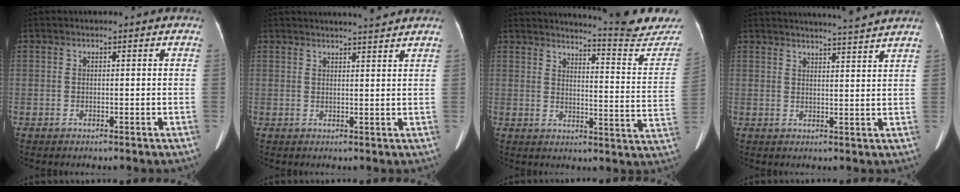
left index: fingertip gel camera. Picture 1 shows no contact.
{"total": 6.0, "force": [5.6, -0.5, 2.0], "torque": [-0.029, 0.008, 0.065]}
{"total": 15.6, "force": [15.3, 0.0, 3.0], "torque": [-0.034, -0.097, 0.168]}
{"total": 9.4, "force": [8.8, -1.5, 2.9], "torque": [-0.043, -0.004, 0.105]}